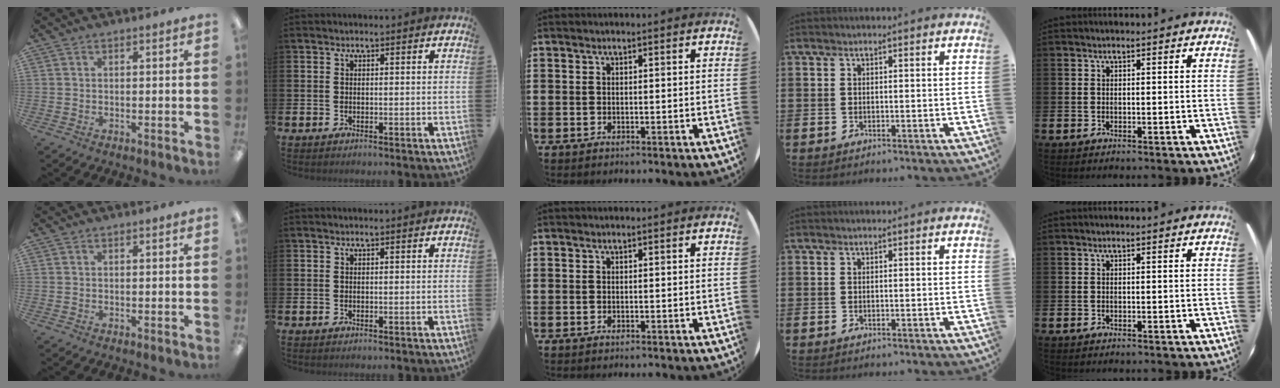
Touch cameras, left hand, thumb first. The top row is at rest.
{}